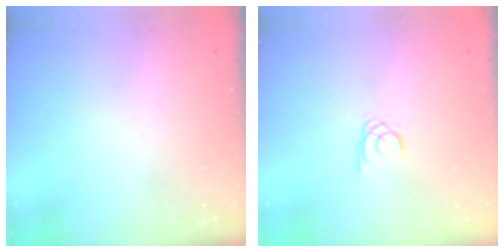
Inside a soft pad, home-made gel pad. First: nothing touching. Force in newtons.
{"total": 1.3, "press": 1.3, "slide": 0.1}